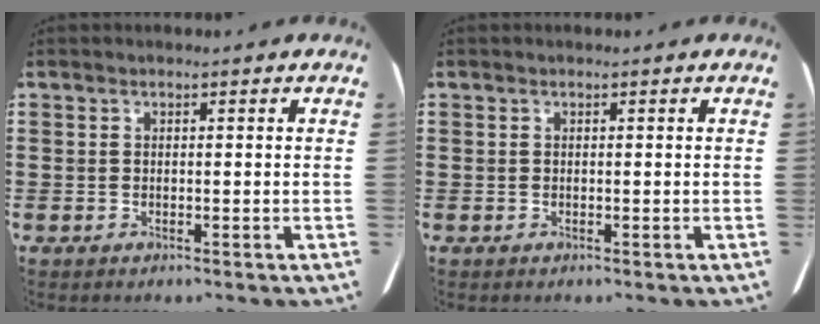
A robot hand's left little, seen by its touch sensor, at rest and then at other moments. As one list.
[{"total": 0.0}]